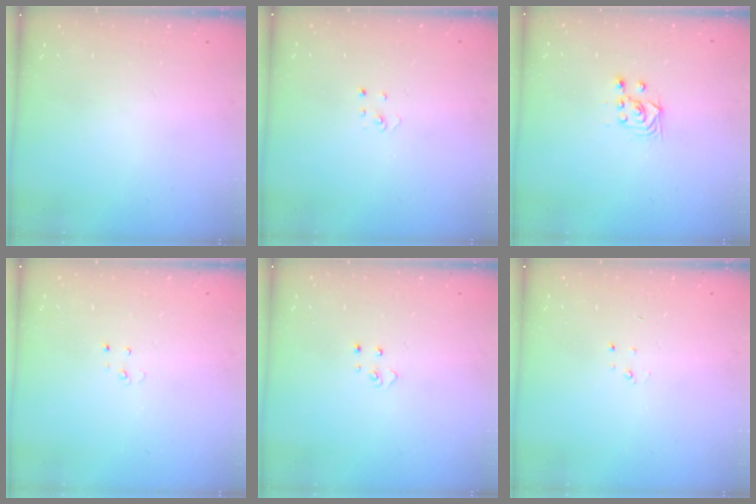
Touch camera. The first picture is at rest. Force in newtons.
{"total": 1.9, "press": 1.9, "slide": 0.2}
{"total": 3.6, "press": 3.3, "slide": 1.5}
{"total": 2.3, "press": 2.3, "slide": 0.2}
{"total": 3.8, "press": 3.8, "slide": 0.4}
{"total": 2.3, "press": 2.3, "slide": 0.3}